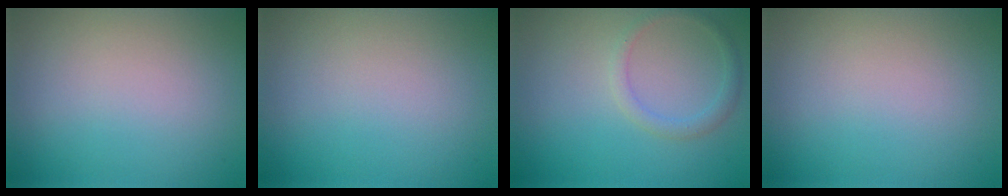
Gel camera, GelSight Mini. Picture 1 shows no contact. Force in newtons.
{"total": 0.0}
{"total": 1.5, "press": 1.5, "slide": 0.1}
{"total": 0.0}